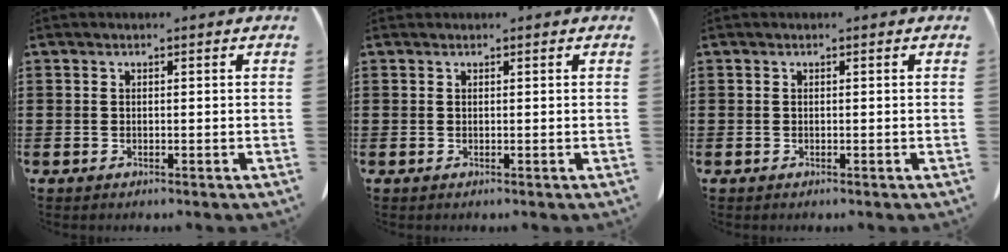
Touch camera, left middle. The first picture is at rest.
{"total": 0.0}
{"total": 0.0}